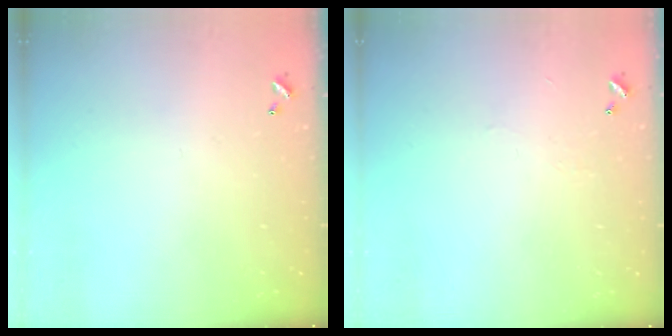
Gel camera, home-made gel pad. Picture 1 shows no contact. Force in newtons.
{"total": 2.3, "press": 2.3, "slide": 0.4}